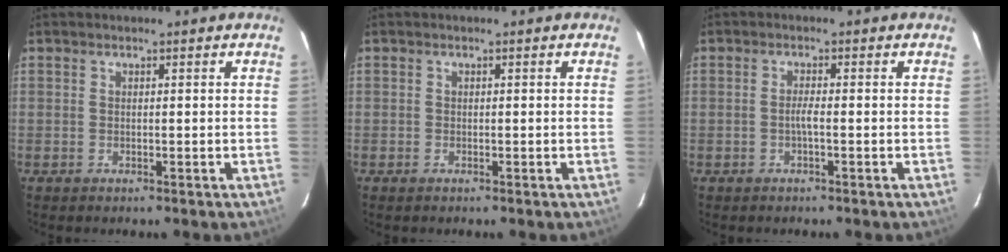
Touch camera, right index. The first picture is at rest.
{"total": 0.6, "force": [-0.4, 0.4, 0.1], "torque": [-0.001, 0.000, -0.009]}
{"total": 1.5, "force": [-0.6, -0.2, 1.3], "torque": [-0.026, 0.001, -0.012]}